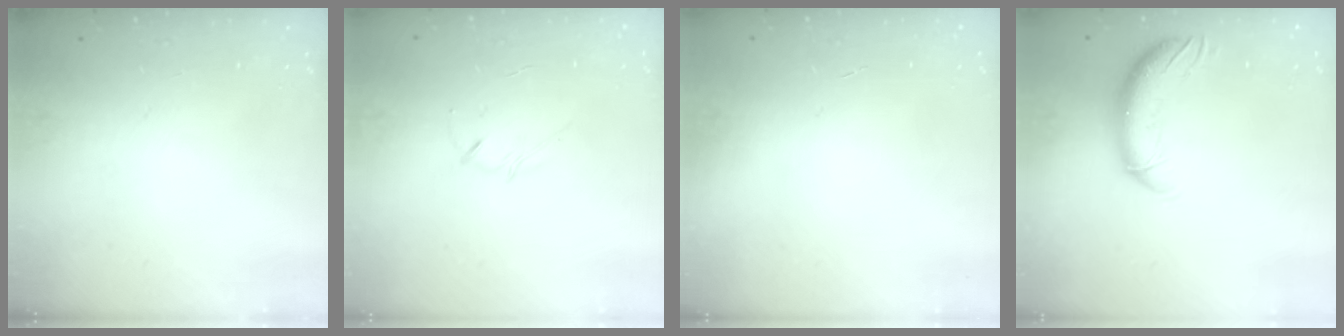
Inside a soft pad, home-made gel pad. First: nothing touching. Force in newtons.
{"total": 2.9, "press": 2.8, "slide": 0.6}
{"total": 0.0}
{"total": 10.6, "press": 10.4, "slide": 2.0}